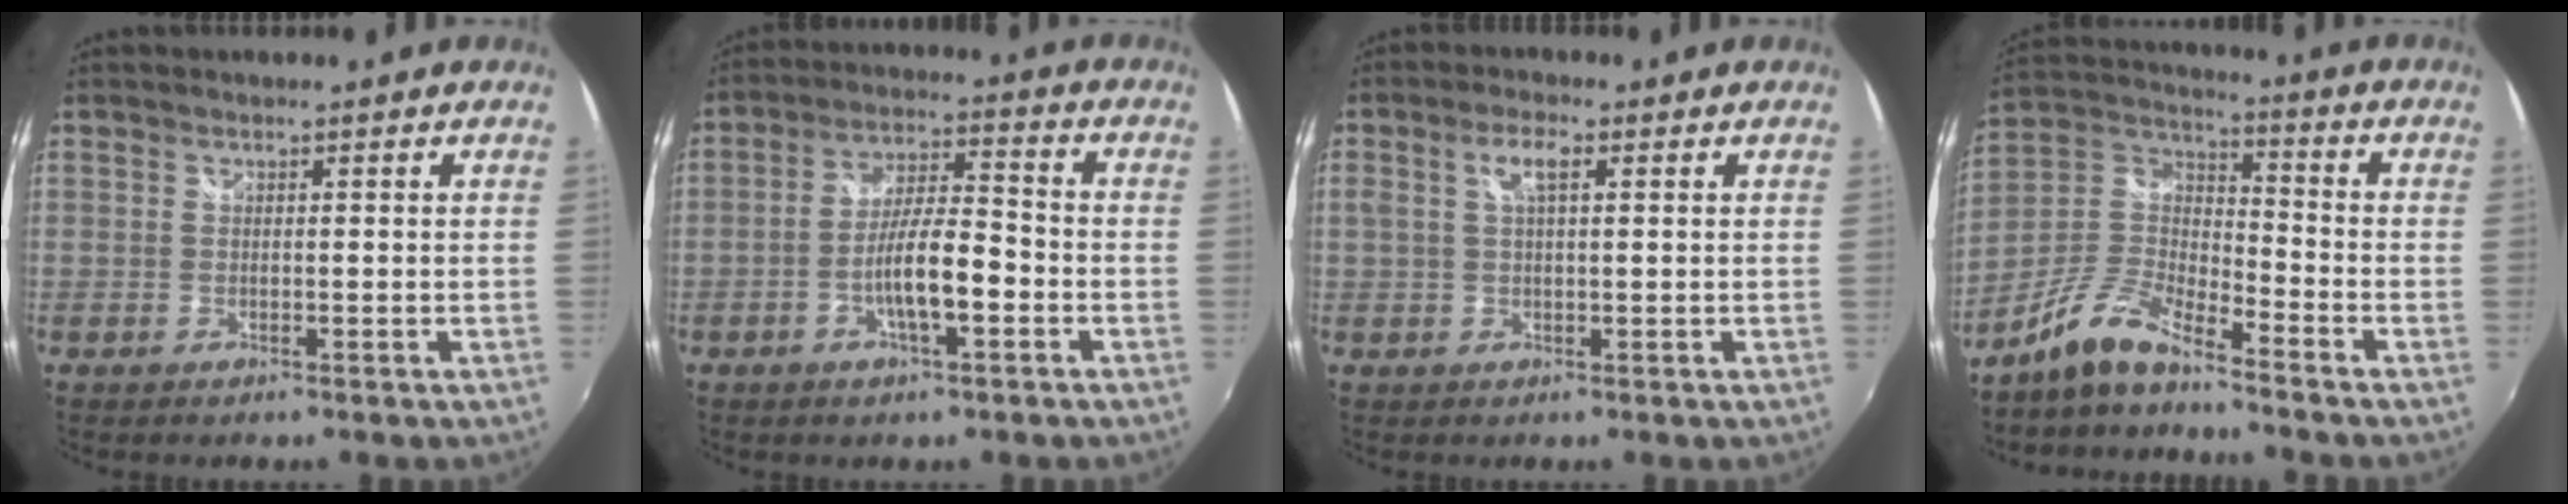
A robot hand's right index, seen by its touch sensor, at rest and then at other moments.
{"total": 9.1, "force": [-3.3, 2.0, 8.3], "torque": [-0.155, 0.003, -0.056]}
{"total": 4.0, "force": [1.2, 1.3, 3.6], "torque": [-0.068, 0.007, 0.023]}
{"total": 9.4, "force": [-7.5, 2.2, 5.1], "torque": [-0.129, 0.019, -0.156]}